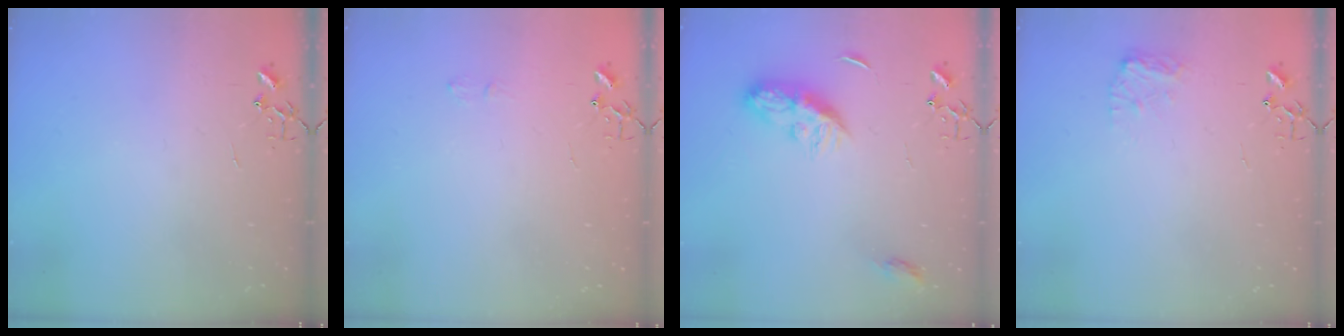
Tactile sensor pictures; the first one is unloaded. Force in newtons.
{"total": 4.6, "press": 4.6, "slide": 0.7}
{"total": 8.8, "press": 8.8, "slide": 0.0}
{"total": 7.9, "press": 7.9, "slide": 0.3}